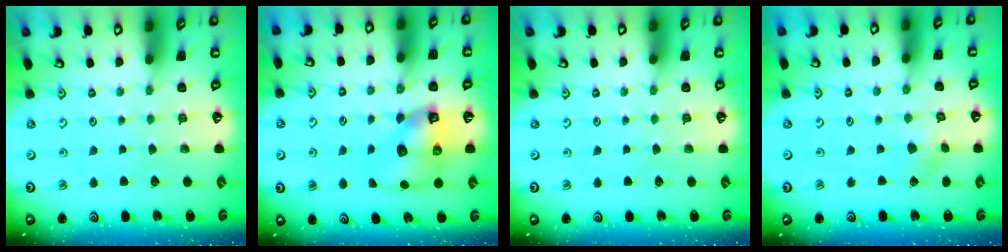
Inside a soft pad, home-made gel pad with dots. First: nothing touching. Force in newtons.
{"total": 8.8, "press": 8.7, "slide": 1.4}
{"total": 0.0}
{"total": 2.5, "press": 2.3, "slide": 0.8}